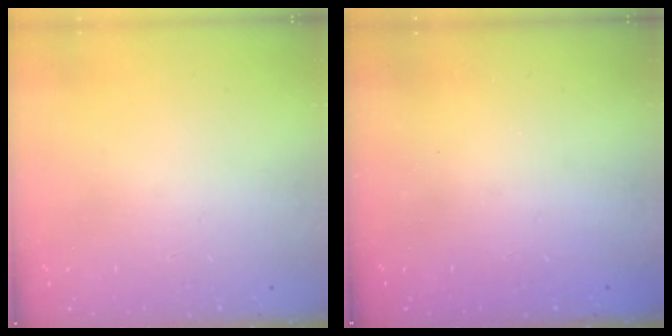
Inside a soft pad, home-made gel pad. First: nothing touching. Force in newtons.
{"total": 2.3, "press": 2.2, "slide": 0.7}